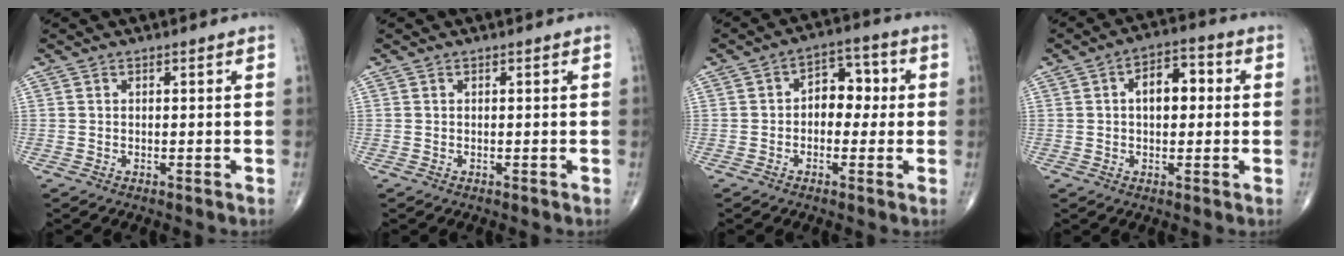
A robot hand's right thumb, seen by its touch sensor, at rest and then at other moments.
{"total": 0.0}
{"total": 7.0, "force": [0.1, 4.9, 5.0], "torque": [-0.030, 0.024, -0.010]}
{"total": 7.5, "force": [0.9, 4.4, 6.0], "torque": [-0.071, 0.019, 0.006]}